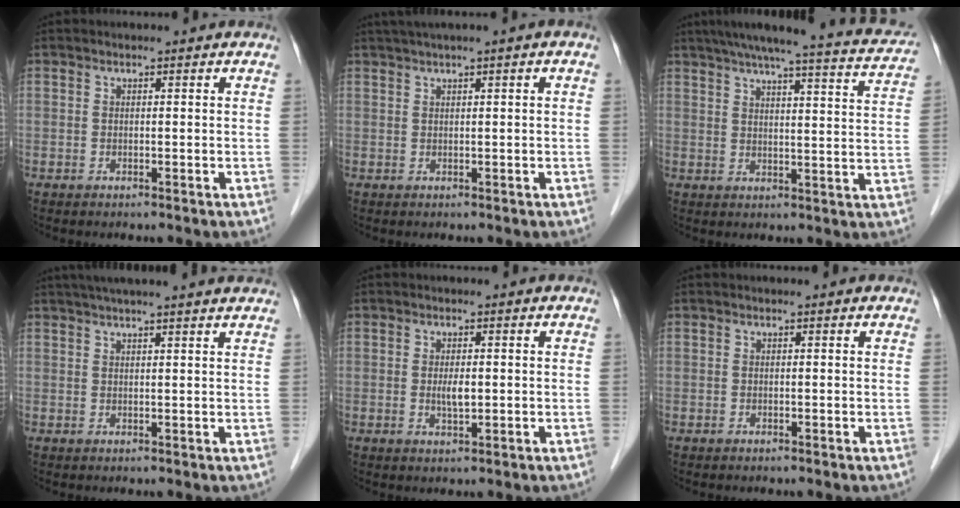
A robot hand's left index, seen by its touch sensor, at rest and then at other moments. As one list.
[{"total": 2.8, "force": [1.6, -0.3, 2.2], "torque": [-0.048, 0.017, 0.035]}, {"total": 21.4, "force": [18.9, 2.0, 10.0], "torque": [-0.142, -0.004, 0.226]}, {"total": 13.1, "force": [11.3, -0.2, 6.5], "torque": [-0.109, 0.037, 0.146]}, {"total": 2.5, "force": [0.0, 1.1, 2.2], "torque": [-0.043, -0.002, 0.002]}, {"total": 0.6, "force": [0.5, 0.1, 0.1], "torque": [-0.005, 0.001, 0.002]}]